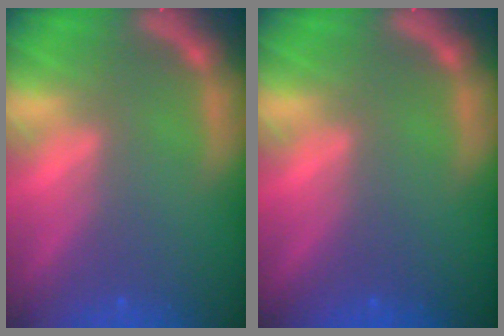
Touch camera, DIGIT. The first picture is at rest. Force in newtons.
{"total": 0.0}